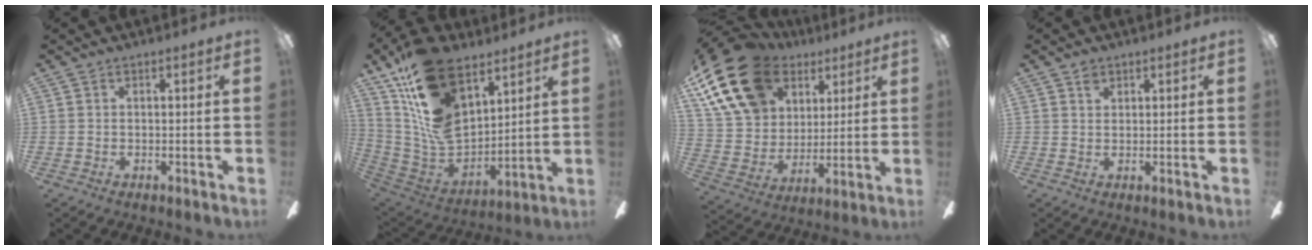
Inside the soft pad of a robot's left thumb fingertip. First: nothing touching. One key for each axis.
{"total": 21.3, "fx": 11.9, "fy": 12.4, "fz": 12.6, "tx": -0.258, "ty": -0.068, "tz": 0.218}
{"total": 22.6, "fx": 12.1, "fy": 15.5, "fz": 11.2, "tx": -0.230, "ty": -0.041, "tz": 0.231}
{"total": 2.0, "fx": 1.4, "fy": 1.2, "fz": 0.8, "tx": -0.009, "ty": -0.002, "tz": 0.024}